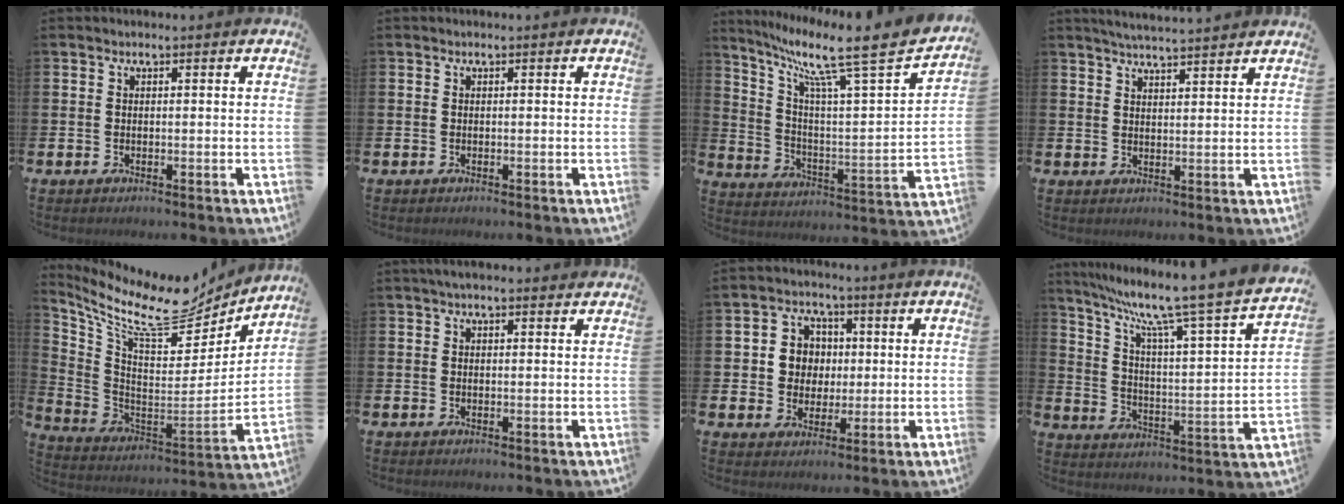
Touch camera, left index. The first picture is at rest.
{"total": 0.0}
{"total": 10.4, "force": [7.9, 1.3, 6.7], "torque": [-0.152, -0.059, 0.118]}
{"total": 4.0, "force": [3.9, -0.4, 0.5], "torque": [-0.017, -0.021, 0.070]}
{"total": 12.4, "force": [9.7, 4.1, 6.6], "torque": [-0.154, -0.068, 0.160]}
{"total": 1.8, "force": [1.4, 0.5, 0.9], "torque": [-0.011, 0.003, 0.022]}
{"total": 5.3, "force": [1.4, 4.9, 1.4], "torque": [-0.037, 0.009, 0.020]}
{"total": 9.2, "force": [7.0, 0.6, 6.0], "torque": [-0.128, -0.059, 0.105]}